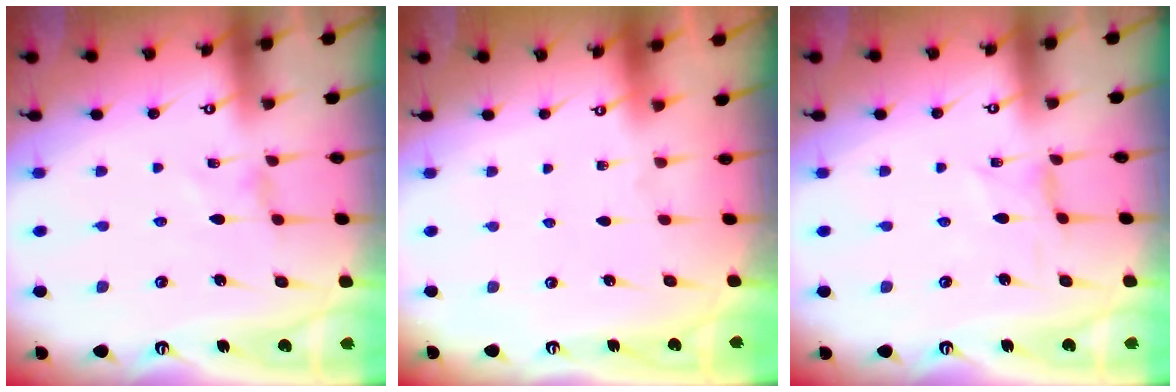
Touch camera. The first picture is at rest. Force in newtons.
{"total": 0.0}
{"total": 0.0}